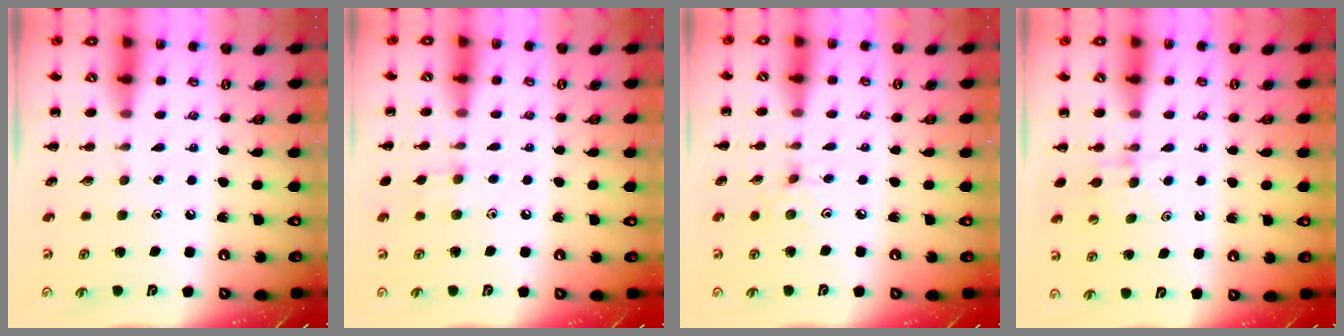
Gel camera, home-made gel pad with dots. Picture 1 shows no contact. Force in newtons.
{"total": 5.8, "press": 5.5, "slide": 1.9}
{"total": 4.0, "press": 3.8, "slide": 1.3}
{"total": 4.7, "press": 4.4, "slide": 1.7}